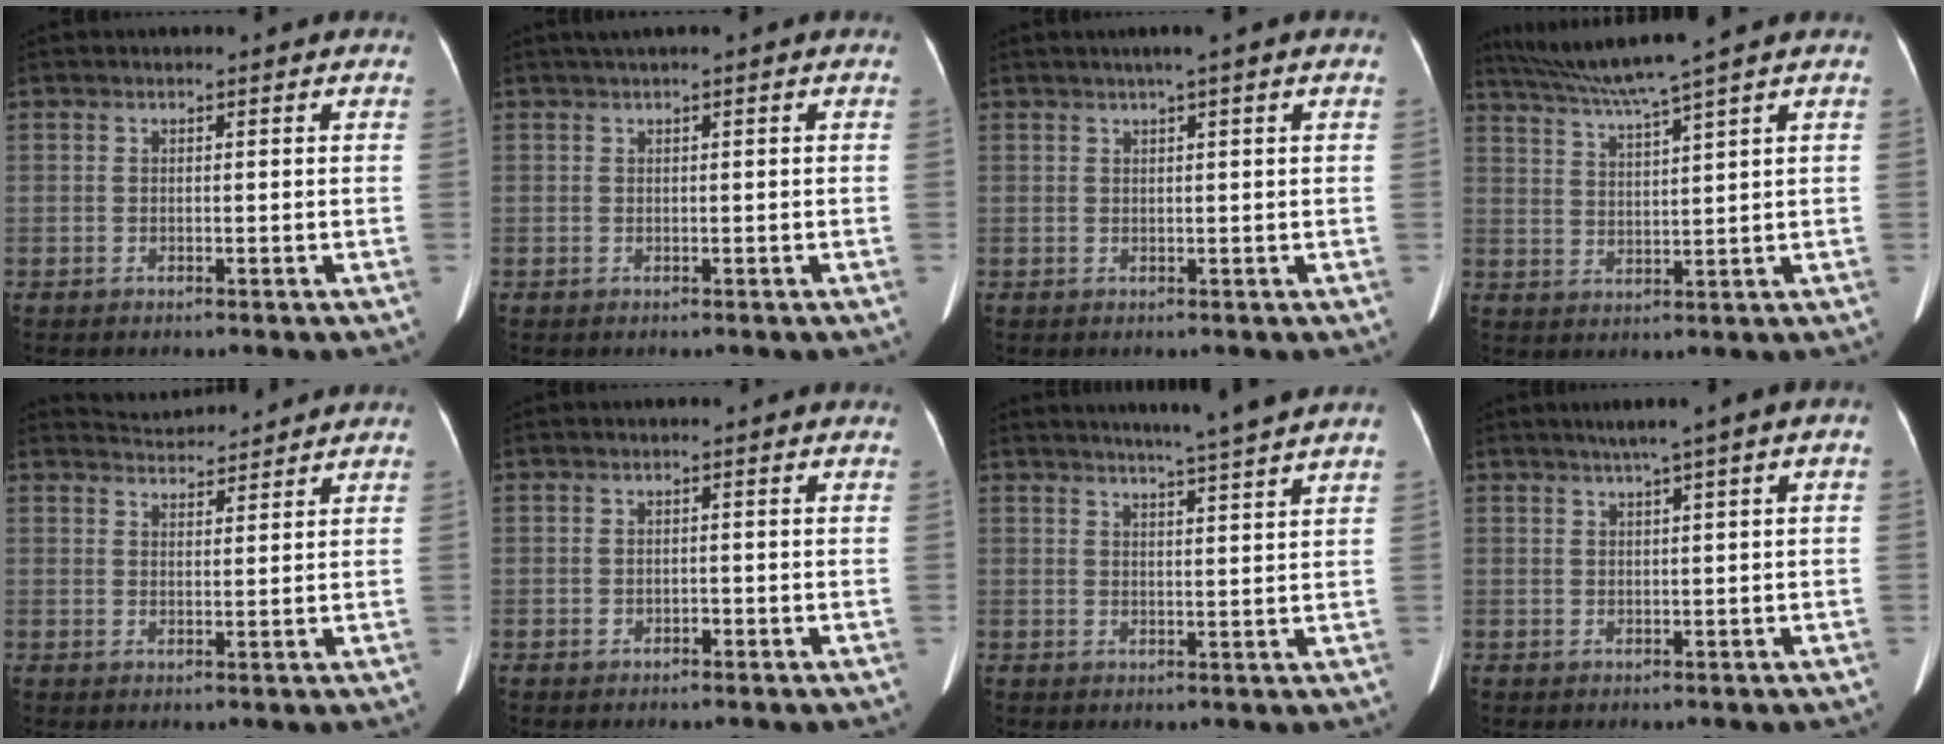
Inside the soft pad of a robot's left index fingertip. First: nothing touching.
{"total": 0.6, "force": [0.3, 0.1, 0.5], "torque": [-0.010, 0.014, 0.009]}
{"total": 2.4, "force": [1.3, -0.4, 2.0], "torque": [-0.038, 0.010, 0.021]}
{"total": 7.7, "force": [6.4, -2.3, 3.6], "torque": [-0.070, -0.002, 0.121]}
{"total": 4.5, "force": [4.5, 0.1, -0.1], "torque": [-0.009, 0.018, 0.073]}
{"total": 0.8, "force": [-0.4, 0.6, 0.2], "torque": [-0.003, 0.003, -0.009]}
{"total": 7.3, "force": [6.3, -1.6, 3.4], "torque": [-0.052, -0.003, 0.077]}
{"total": 4.4, "force": [1.9, 0.0, 4.0], "torque": [-0.056, 0.019, 0.027]}